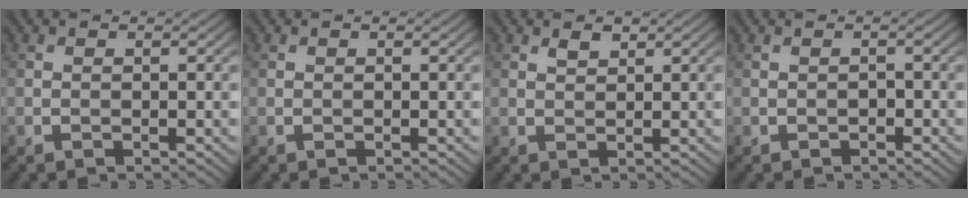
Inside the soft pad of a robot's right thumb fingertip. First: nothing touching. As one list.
[{"total": 0.0}, {"total": 1.2, "force": [0.9, 0.5, 0.7], "torque": [-0.015, 0.000, 0.018]}, {"total": 0.7, "force": [-0.6, 0.3, 0.3], "torque": [-0.007, 0.002, -0.011]}]